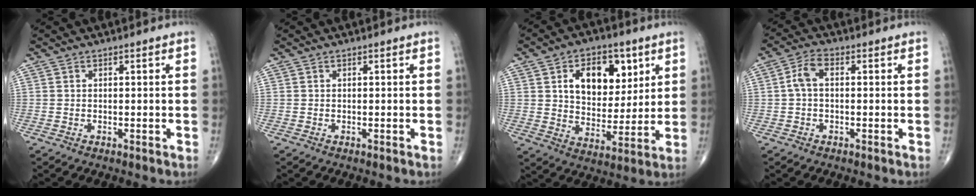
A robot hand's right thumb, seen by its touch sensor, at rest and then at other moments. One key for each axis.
{"total": 0.0}
{"total": 14.6, "fx": 5.4, "fy": 9.5, "fz": 9.8, "tx": -0.097, "ty": -0.022, "tz": 0.092}
{"total": 4.2, "fx": 0.2, "fy": 2.4, "fz": 3.5, "tx": -0.072, "ty": 0.016, "tz": -0.002}